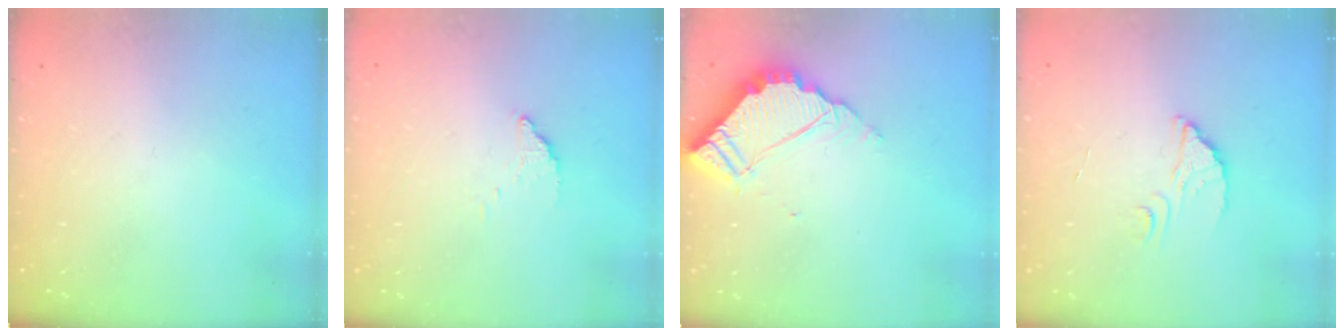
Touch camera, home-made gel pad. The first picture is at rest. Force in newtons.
{"total": 2.8, "press": 2.8, "slide": 0.1}
{"total": 6.6, "press": 6.6, "slide": 0.2}
{"total": 3.0, "press": 3.0, "slide": 0.0}